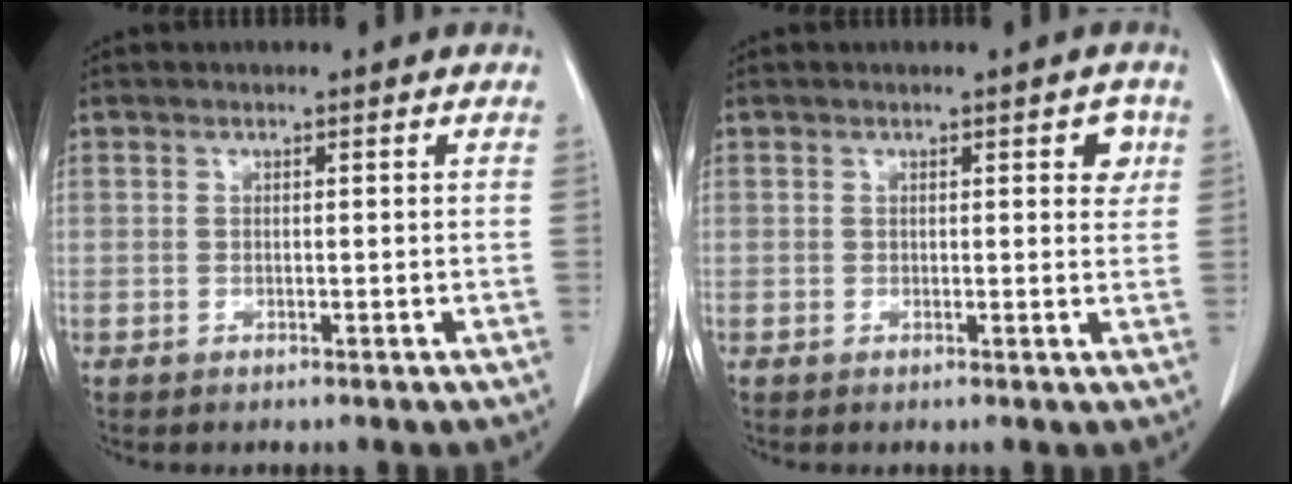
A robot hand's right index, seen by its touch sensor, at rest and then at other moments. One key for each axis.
{"total": 2.6, "fx": 1.0, "fy": 1.1, "fz": 2.1, "tx": -0.017, "ty": 0.002, "tz": 0.009}